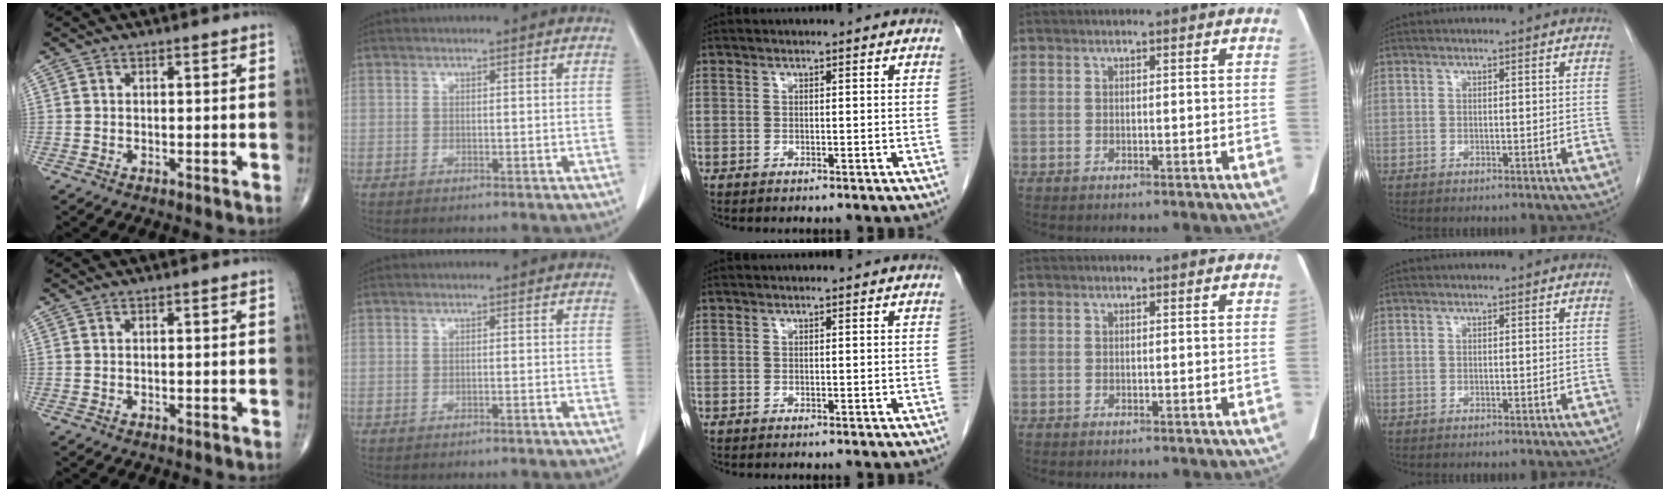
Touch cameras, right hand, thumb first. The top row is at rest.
{}